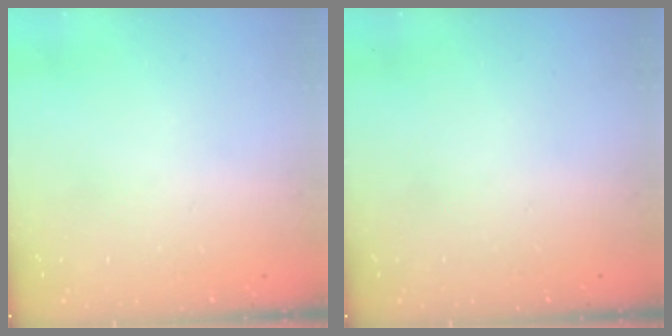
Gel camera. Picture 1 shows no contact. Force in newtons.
{"total": 0.0}